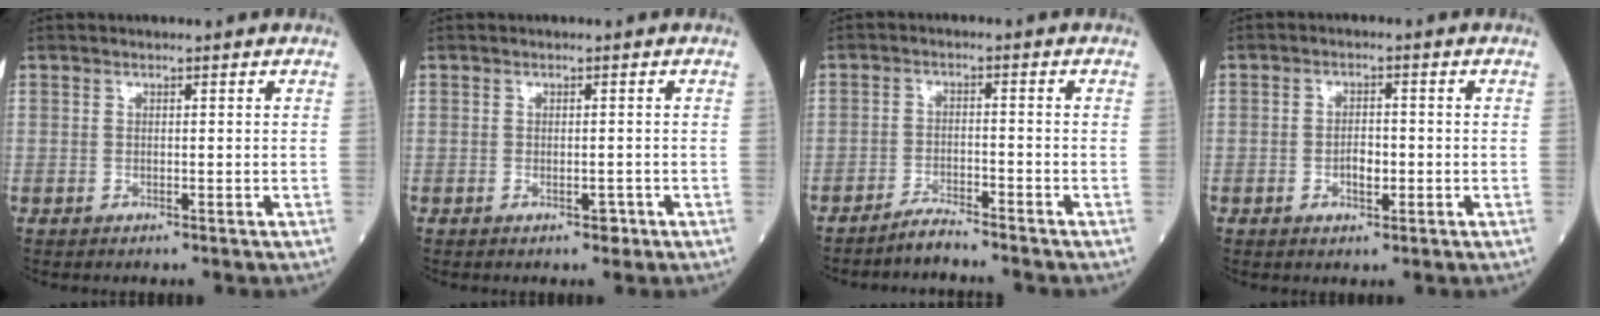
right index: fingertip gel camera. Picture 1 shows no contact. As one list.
[{"total": 1.6, "force": [-0.7, 0.8, 1.2], "torque": [-0.016, 0.000, -0.007]}, {"total": 3.3, "force": [-3.2, -0.2, 0.7], "torque": [-0.015, -0.013, -0.059]}, {"total": 3.1, "force": [-0.8, 1.5, 2.6], "torque": [-0.043, 0.004, -0.013]}]